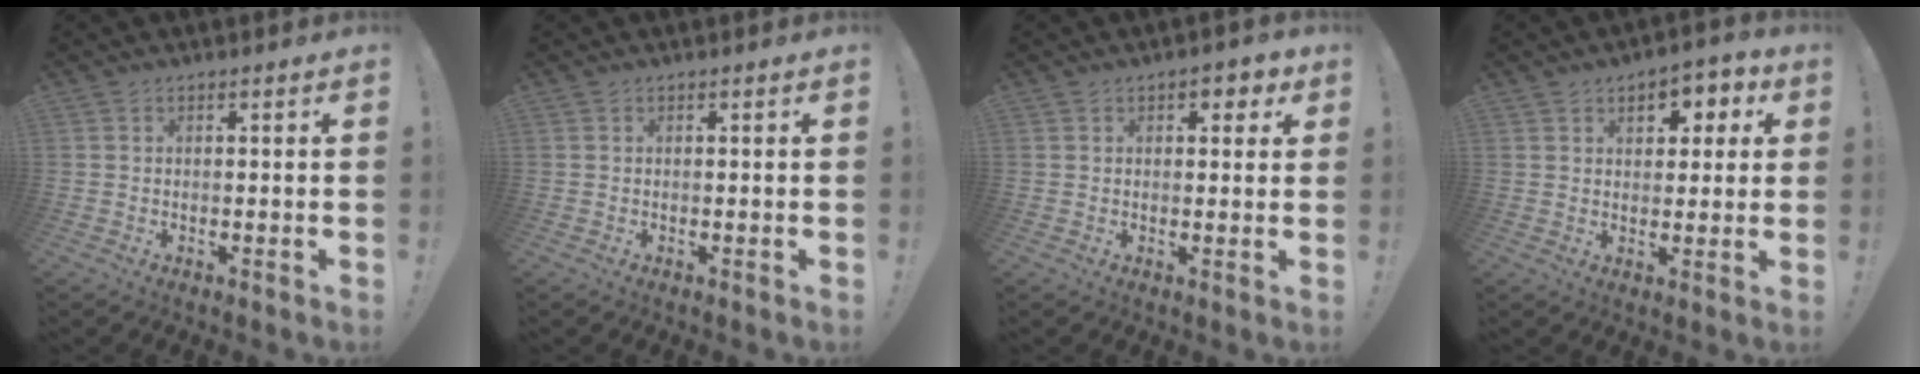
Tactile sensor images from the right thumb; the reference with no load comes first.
{"total": 0.0}
{"total": 4.0, "force": [1.5, 2.5, 2.8], "torque": [-0.017, -0.005, 0.019]}
{"total": 6.7, "force": [2.4, 4.5, 4.3], "torque": [-0.039, -0.009, 0.036]}